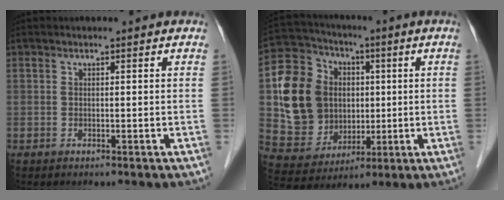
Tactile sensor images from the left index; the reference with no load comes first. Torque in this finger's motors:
{"motor_torque": [1.04, -1.09, 0.58, 0.12]}